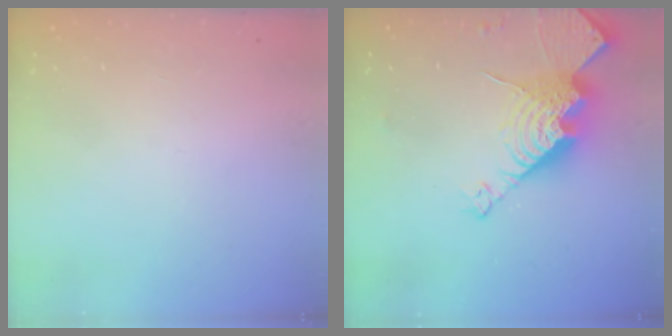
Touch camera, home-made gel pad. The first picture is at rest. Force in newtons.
{"total": 21.4, "press": 21.3, "slide": 1.9}